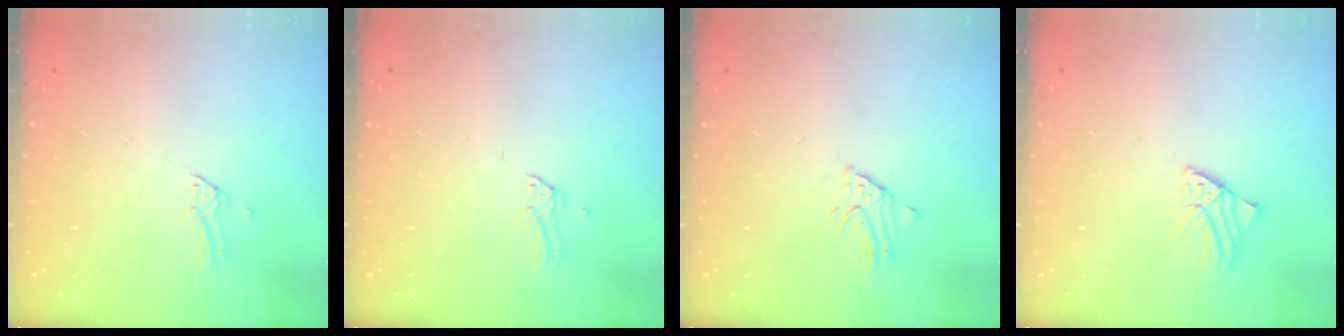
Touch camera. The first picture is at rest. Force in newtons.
{"total": 0.0}
{"total": 2.3, "press": 2.3, "slide": 0.1}
{"total": 2.3, "press": 2.3, "slide": 0.4}